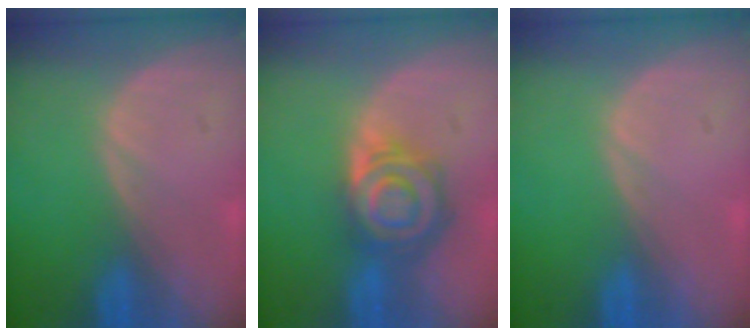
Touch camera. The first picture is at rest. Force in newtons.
{"total": 8.0, "press": 7.1, "slide": 3.6}
{"total": 0.0}